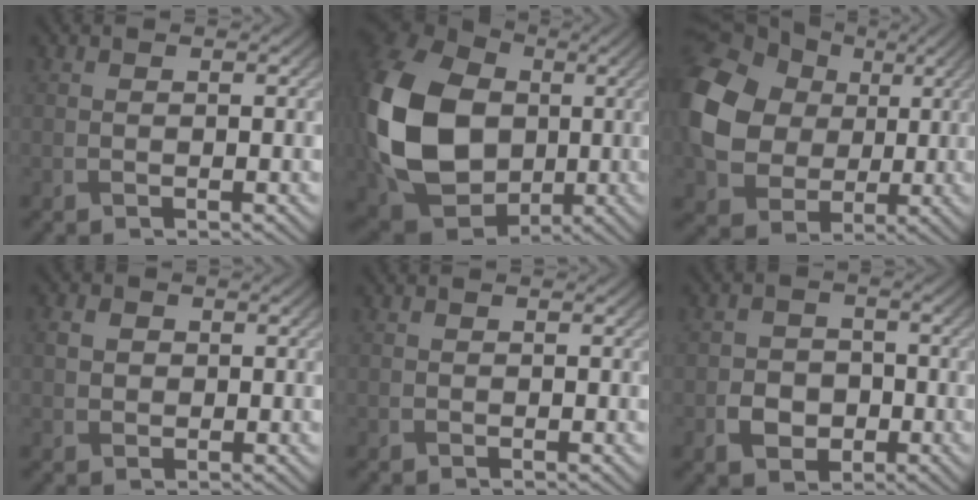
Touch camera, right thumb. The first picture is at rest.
{"total": 18.3, "force": [0.2, 14.0, 11.8], "torque": [-0.311, -0.015, 0.000]}
{"total": 15.0, "force": [2.3, 12.2, 8.4], "torque": [-0.223, 0.007, 0.026]}
{"total": 2.4, "force": [0.5, 2.0, 1.1], "torque": [-0.032, 0.001, 0.006]}
{"total": 0.0}
{"total": 4.1, "force": [-1.4, 3.3, 2.0], "torque": [-0.034, -0.005, -0.024]}